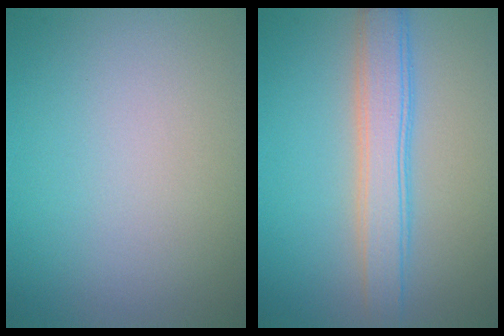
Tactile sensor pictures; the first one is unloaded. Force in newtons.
{"total": 4.2, "press": 4.2, "slide": 0.1}